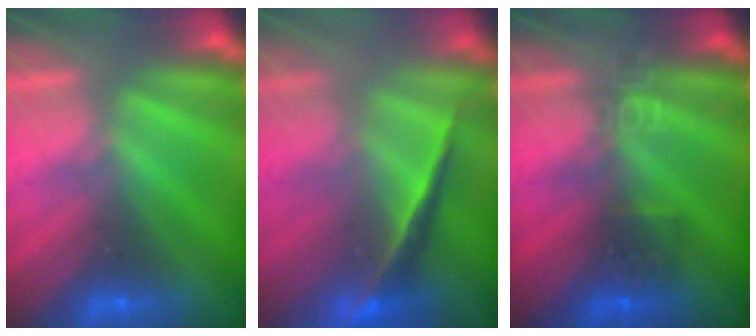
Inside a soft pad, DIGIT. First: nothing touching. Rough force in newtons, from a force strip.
{"total": 2.0}
{"total": 3.5}